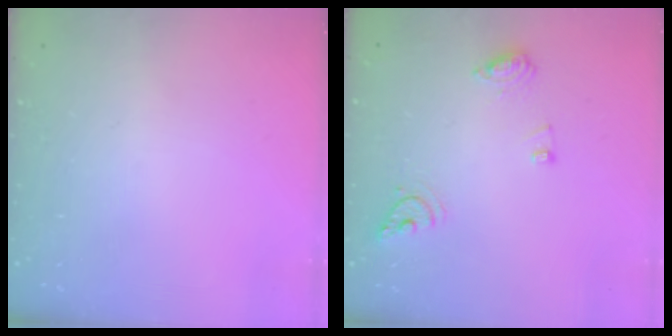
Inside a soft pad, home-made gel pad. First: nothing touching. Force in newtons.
{"total": 8.3, "press": 8.2, "slide": 0.9}